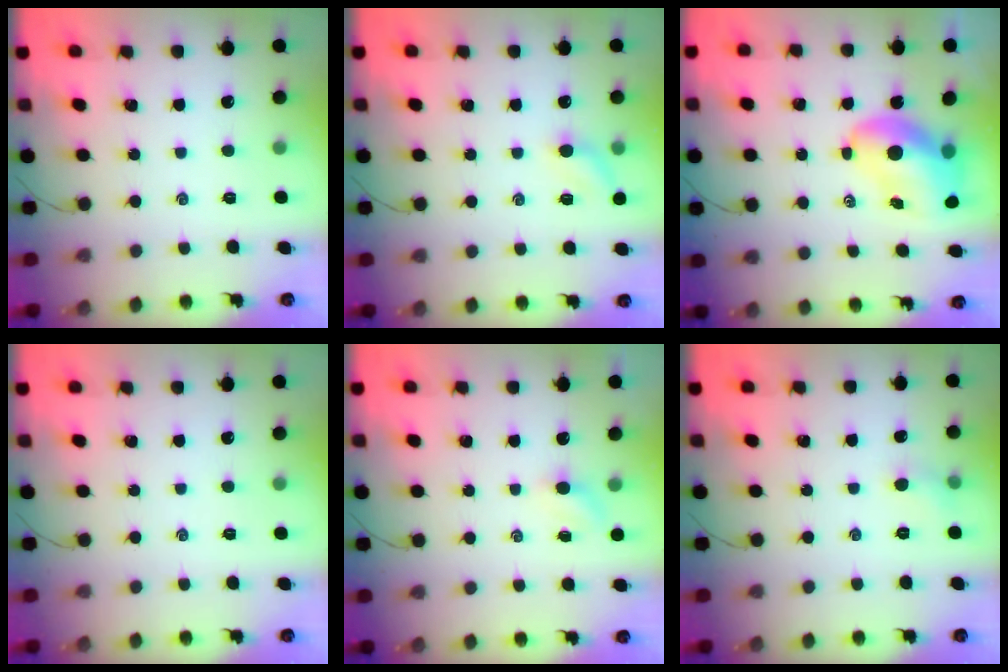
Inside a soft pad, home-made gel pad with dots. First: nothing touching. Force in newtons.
{"total": 6.8, "press": 6.6, "slide": 1.5}
{"total": 9.4, "press": 9.1, "slide": 2.1}
{"total": 0.0}
{"total": 2.2, "press": 2.1, "slide": 0.8}
{"total": 3.4, "press": 3.2, "slide": 1.2}